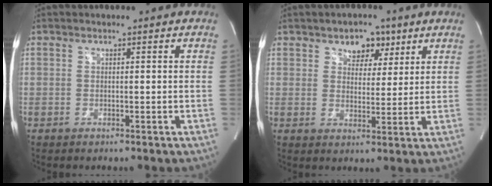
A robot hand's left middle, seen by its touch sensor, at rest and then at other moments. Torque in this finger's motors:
{"motor_torque": [0.02, 0.03, -0.08, 0.02]}